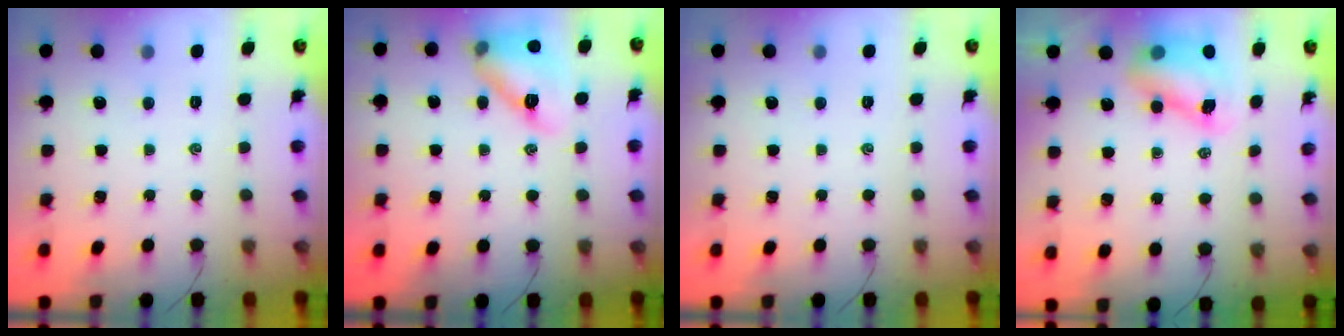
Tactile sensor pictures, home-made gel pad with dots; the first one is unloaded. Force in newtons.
{"total": 13.7, "press": 13.2, "slide": 3.5}
{"total": 0.0}
{"total": 8.5, "press": 8.3, "slide": 2.0}